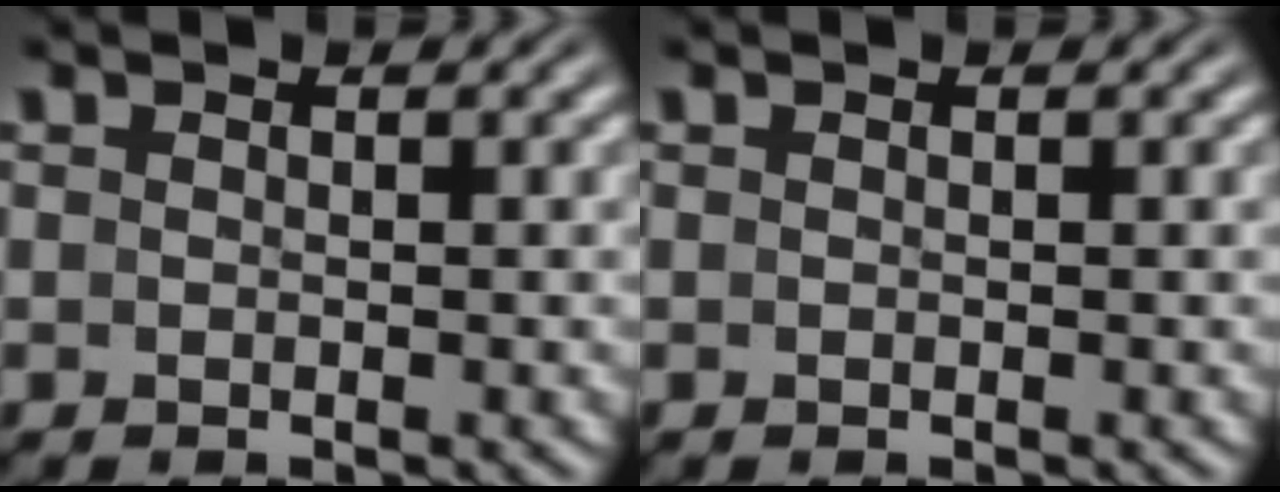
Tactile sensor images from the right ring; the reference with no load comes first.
{"total": 0.0}